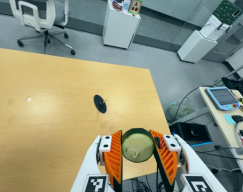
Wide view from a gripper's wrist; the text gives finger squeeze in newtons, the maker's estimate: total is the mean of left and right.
{"total": 9.7, "left": 9.0, "right": 10.4}